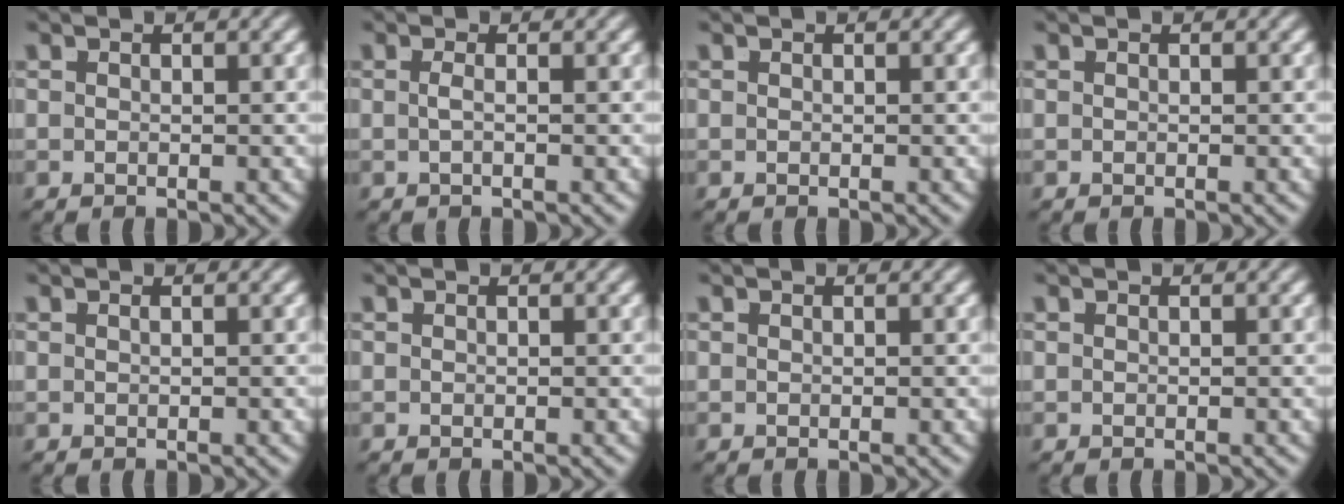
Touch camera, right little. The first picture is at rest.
{"total": 1.1, "force": [-0.5, -0.8, 0.5], "torque": [-0.012, -0.006, -0.005]}
{"total": 0.0}
{"total": 0.0}
{"total": 0.0}
{"total": 0.0}
{"total": 0.0}
{"total": 0.0}